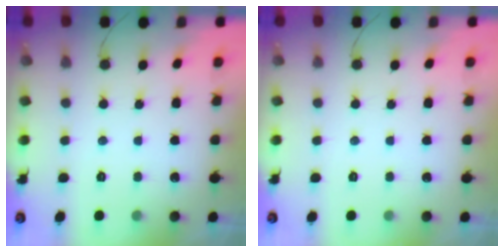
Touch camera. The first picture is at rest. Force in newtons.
{"total": 0.0}